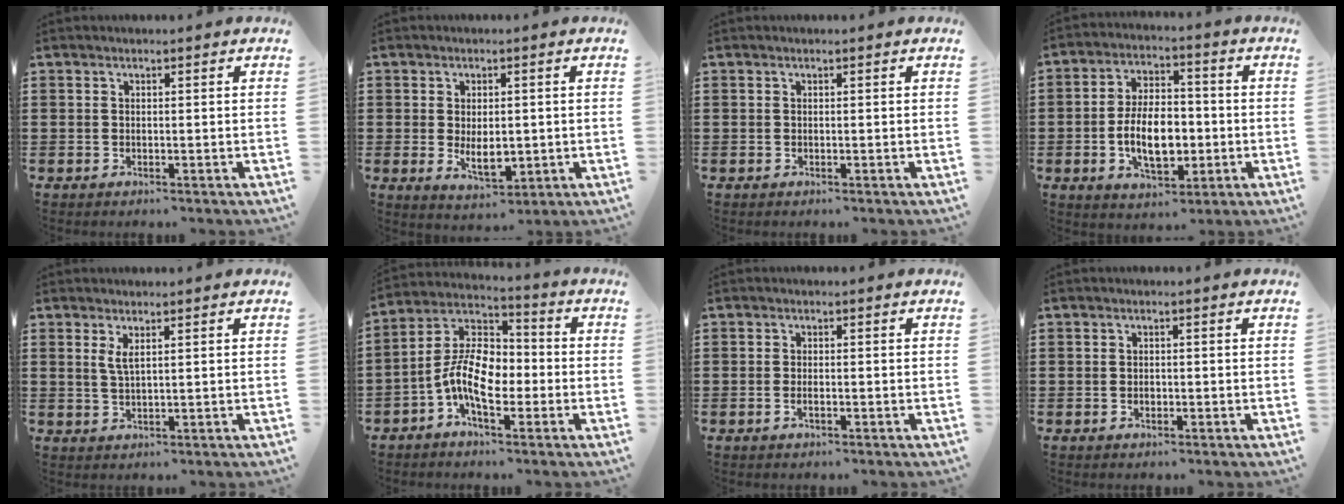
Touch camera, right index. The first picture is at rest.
{"total": 5.3, "force": [-0.4, 2.9, 4.4], "torque": [-0.078, 0.001, -0.008]}
{"total": 0.0}
{"total": 9.5, "force": [-1.9, 5.2, 7.7], "torque": [-0.144, 0.000, -0.040]}
{"total": 2.2, "force": [1.1, 0.5, 1.8], "torque": [-0.039, 0.002, 0.020]}
{"total": 10.5, "force": [-3.1, 5.4, 8.5], "torque": [-0.195, 0.005, -0.063]}
{"total": 1.1, "force": [-0.4, 0.4, 0.9], "torque": [-0.019, -0.004, -0.007]}
{"total": 0.9, "force": [-0.3, 0.7, 0.6], "torque": [-0.014, 0.000, -0.005]}